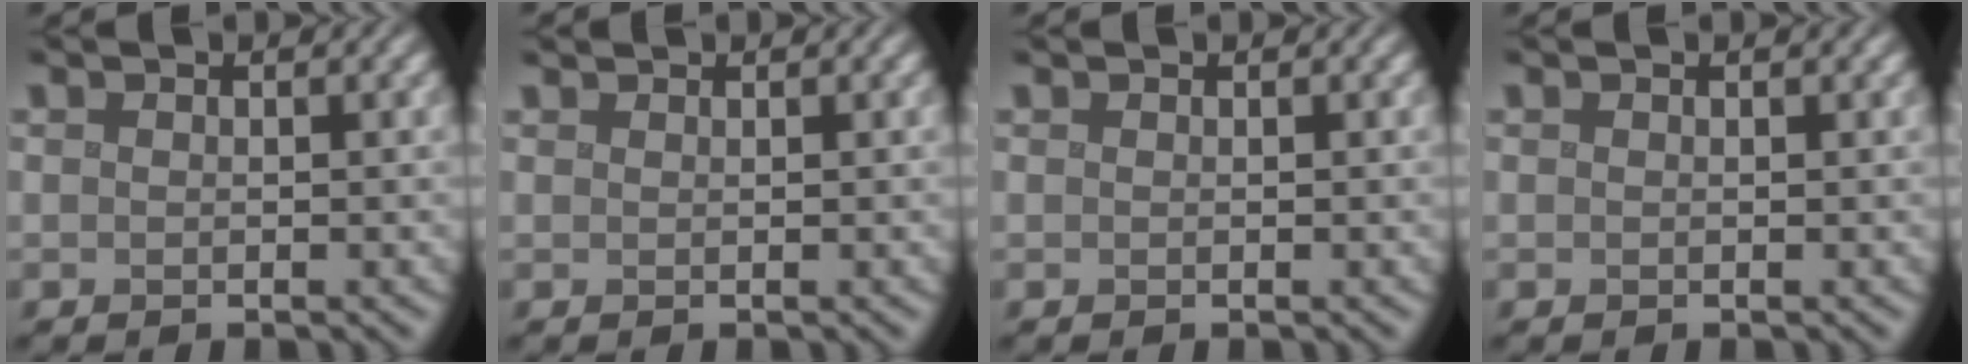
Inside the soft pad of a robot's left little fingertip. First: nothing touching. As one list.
[{"total": 0.8, "force": [0.8, 0.1, 0.0], "torque": [-0.003, -0.003, 0.011]}, {"total": 0.0}, {"total": 0.7, "force": [0.5, 0.3, 0.4], "torque": [-0.003, 0.003, -0.001]}]